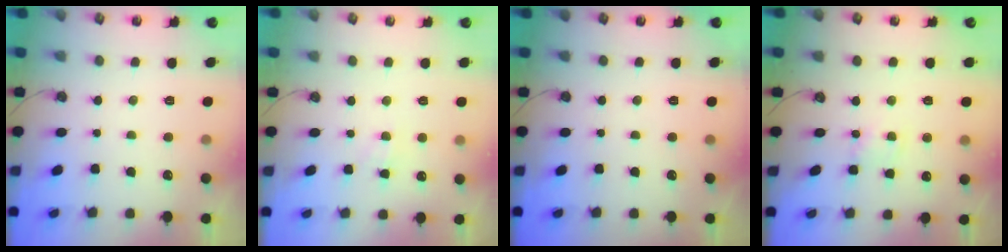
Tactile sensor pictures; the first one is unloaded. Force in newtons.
{"total": 3.7, "press": 3.6, "slide": 0.5}
{"total": 0.0}
{"total": 2.7, "press": 2.7, "slide": 0.2}